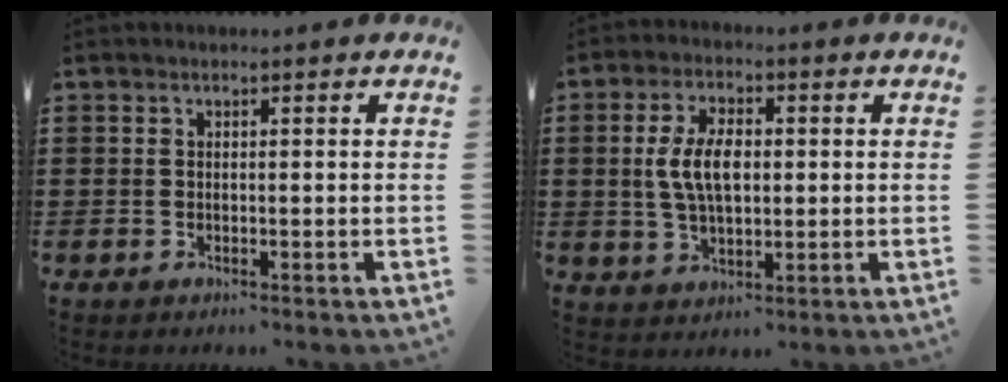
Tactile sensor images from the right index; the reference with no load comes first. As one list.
[{"total": 7.3, "force": [0.4, 3.7, 6.2], "torque": [-0.143, 0.007, -0.001]}]